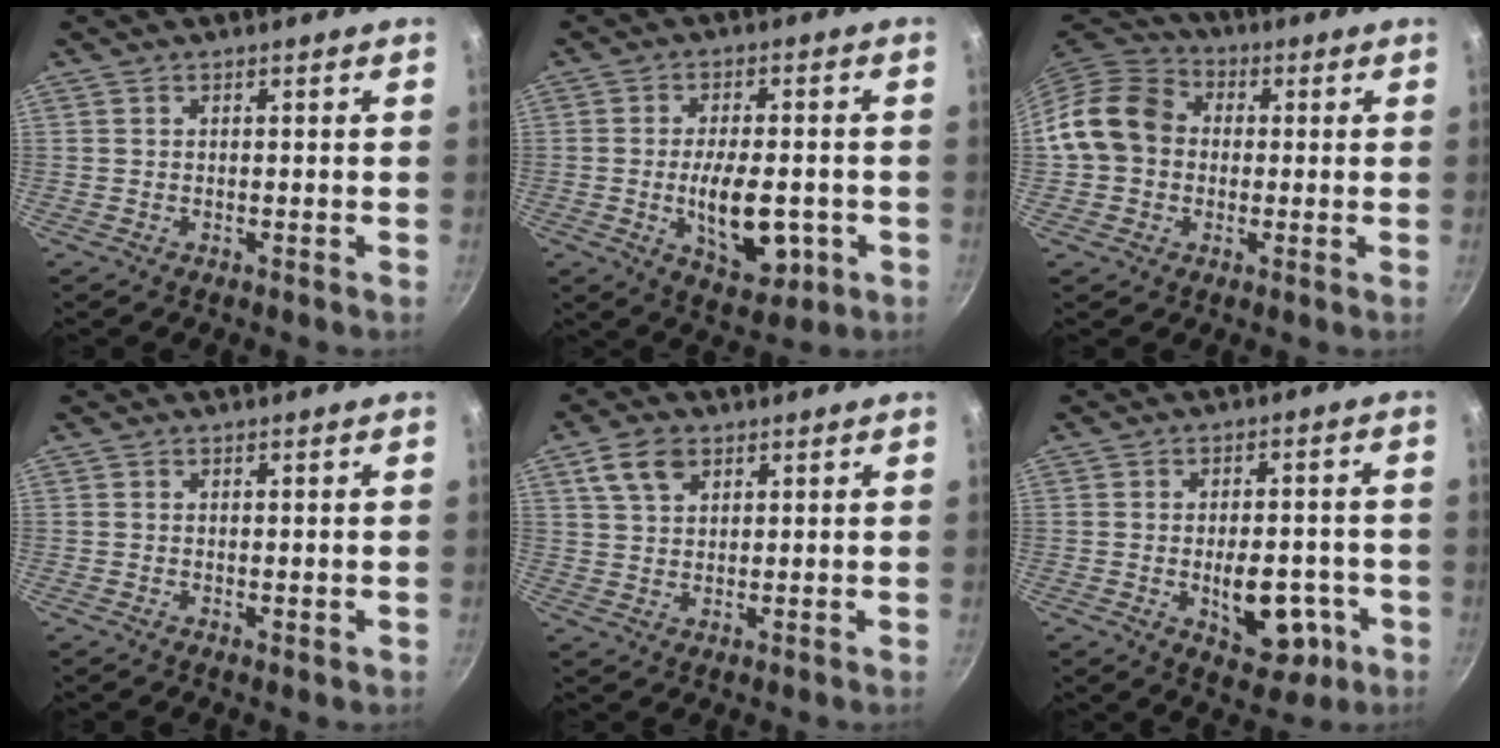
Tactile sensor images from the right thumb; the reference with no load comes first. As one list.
[{"total": 12.3, "force": [-2.6, 6.1, 10.3], "torque": [-0.139, -0.001, -0.030]}, {"total": 11.9, "force": [0.3, 10.0, 6.5], "torque": [-0.086, 0.026, -0.012]}, {"total": 0.7, "force": [0.2, 0.4, 0.5], "torque": [-0.008, -0.002, 0.002]}, {"total": 6.1, "force": [3.1, 3.8, 3.6], "torque": [-0.057, -0.002, 0.060]}, {"total": 11.3, "force": [-3.1, 6.4, 8.8], "torque": [-0.087, 0.006, -0.030]}]